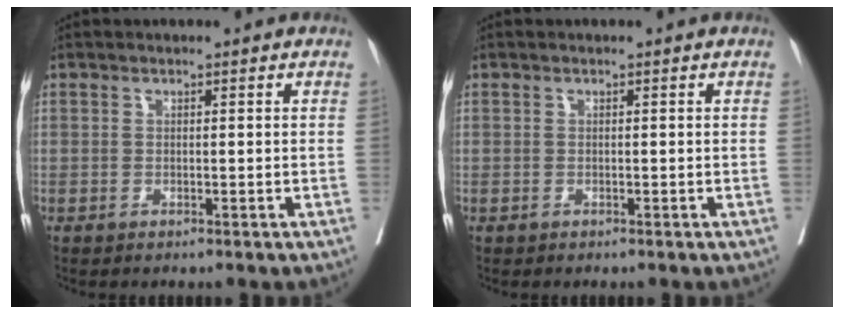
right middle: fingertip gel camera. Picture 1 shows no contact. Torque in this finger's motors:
{"motor_torque": [-0.20, 0.25, -0.01, -0.01]}